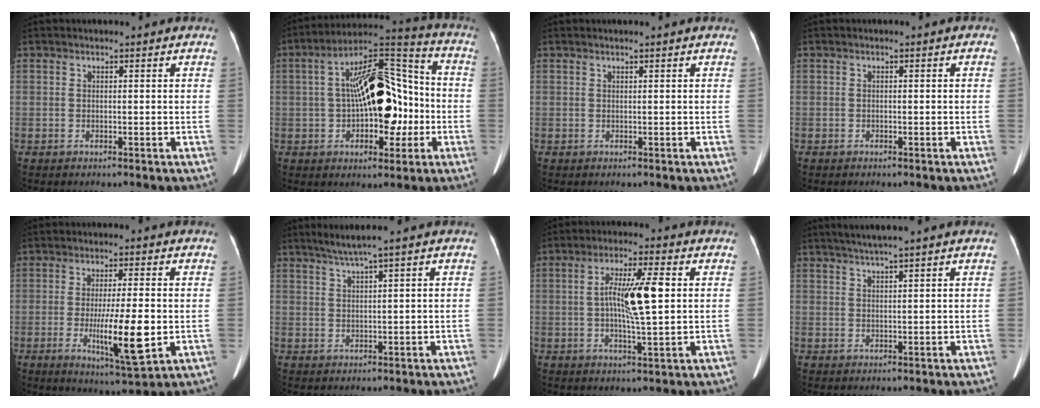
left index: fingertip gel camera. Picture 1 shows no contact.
{"total": 15.4, "force": [-1.6, 6.6, 13.8], "torque": [-0.229, 0.039, -0.022]}
{"total": 0.7, "force": [0.6, -0.1, 0.3], "torque": [-0.006, 0.009, 0.012]}
{"total": 0.5, "force": [-0.4, 0.3, 0.0], "torque": [0.002, 0.005, -0.011]}
{"total": 9.9, "force": [-1.9, 0.9, 9.7], "torque": [-0.168, -0.025, -0.031]}
{"total": 3.1, "force": [2.2, -0.9, 2.0], "torque": [-0.046, 0.002, 0.048]}
{"total": 8.9, "force": [0.7, 0.7, 8.8], "torque": [-0.165, 0.004, 0.009]}
{"total": 4.5, "force": [3.5, -0.6, 2.7], "torque": [-0.047, 0.020, 0.062]}